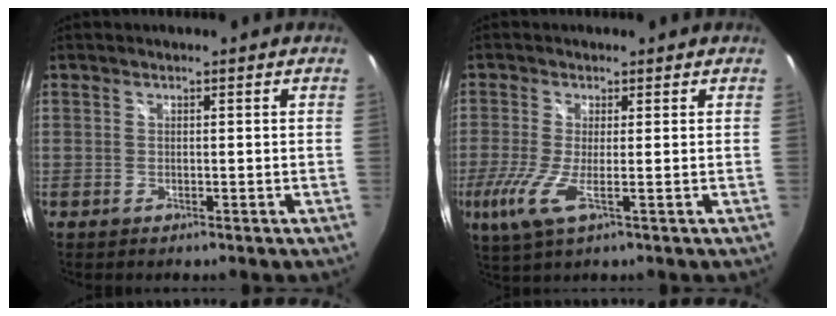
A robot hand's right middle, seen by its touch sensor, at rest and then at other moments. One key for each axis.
{"total": 6.1, "fx": -1.7, "fy": 0.6, "fz": 5.8, "tx": -0.142, "ty": -0.017, "tz": -0.037}